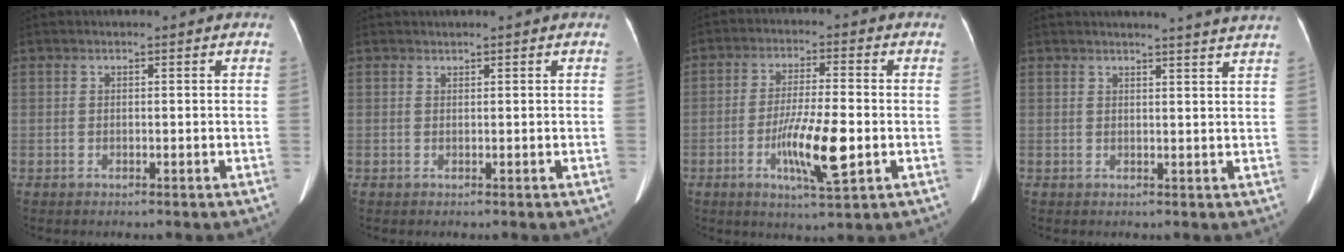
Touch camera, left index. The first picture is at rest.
{"total": 0.0}
{"total": 9.7, "force": [-2.9, 1.1, 9.2], "torque": [-0.166, -0.014, -0.053]}
{"total": 8.0, "force": [7.5, -1.3, 2.6], "torque": [-0.027, -0.016, 0.069]}